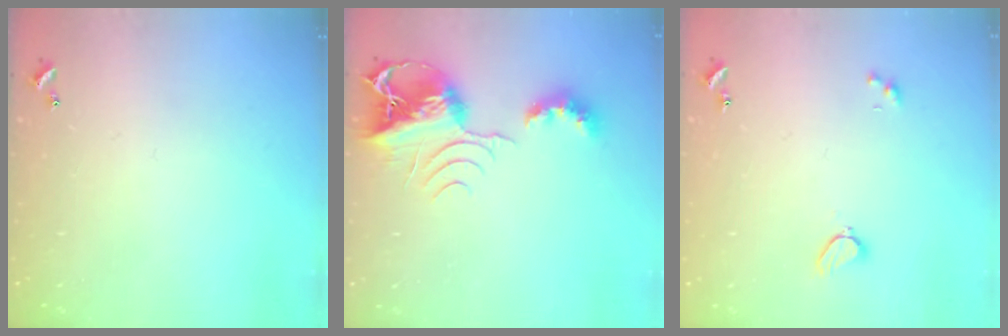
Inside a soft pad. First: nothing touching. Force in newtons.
{"total": 9.4, "press": 9.3, "slide": 1.2}
{"total": 2.1, "press": 2.0, "slide": 0.5}